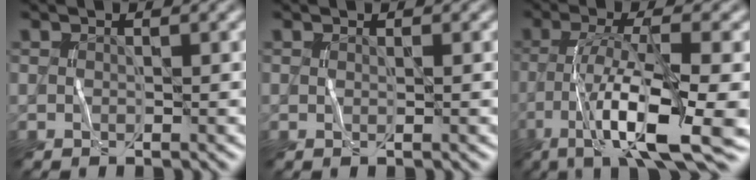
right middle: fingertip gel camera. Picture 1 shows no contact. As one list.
[{"total": 0.0}, {"total": 11.2, "force": [-4.9, 2.3, 9.8], "torque": [-0.170, -0.002, -0.087]}]